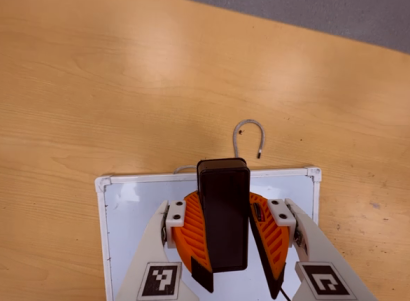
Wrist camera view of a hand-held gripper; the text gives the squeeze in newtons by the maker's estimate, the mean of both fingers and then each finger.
{"total": 9.4, "left": 9.7, "right": 9.2}